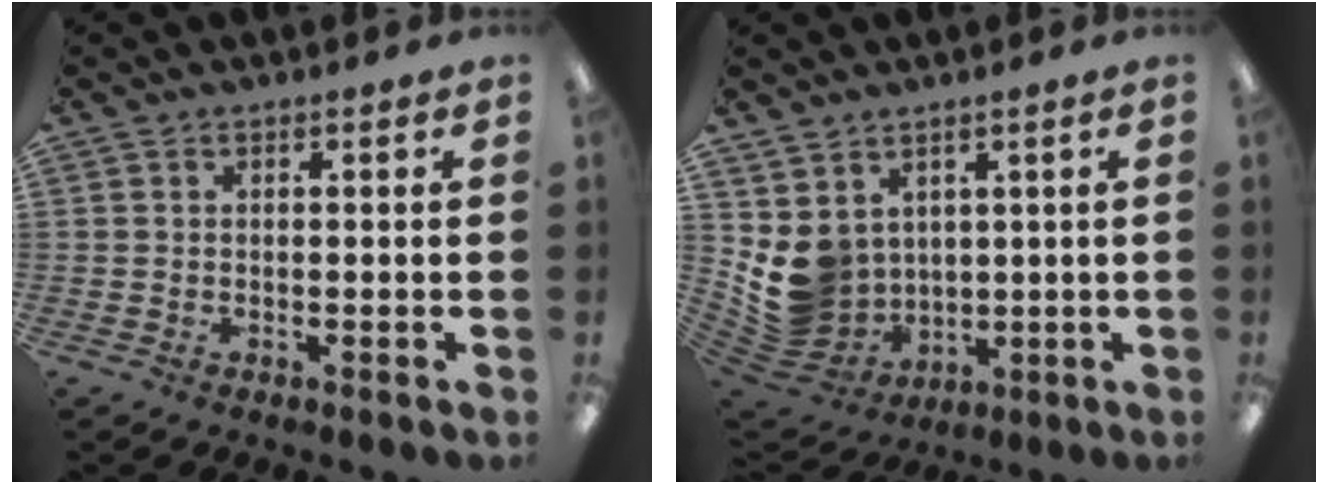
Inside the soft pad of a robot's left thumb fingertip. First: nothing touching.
{"total": 8.7, "force": [3.2, 7.7, 2.5], "torque": [-0.085, -0.035, 0.071]}